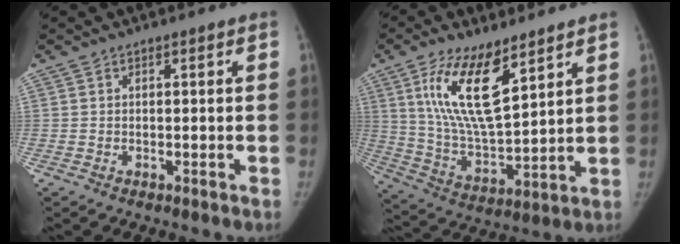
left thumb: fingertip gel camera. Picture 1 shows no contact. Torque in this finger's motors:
{"motor_torque": [0.30, 0.37, 1.90, -0.87, 0.15]}